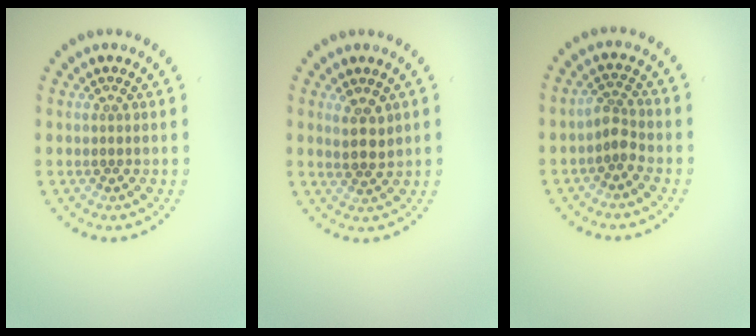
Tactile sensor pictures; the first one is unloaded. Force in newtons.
{"total": 2.1, "press": 1.9, "slide": 0.8}
{"total": 1.9, "press": 1.5, "slide": 1.2}